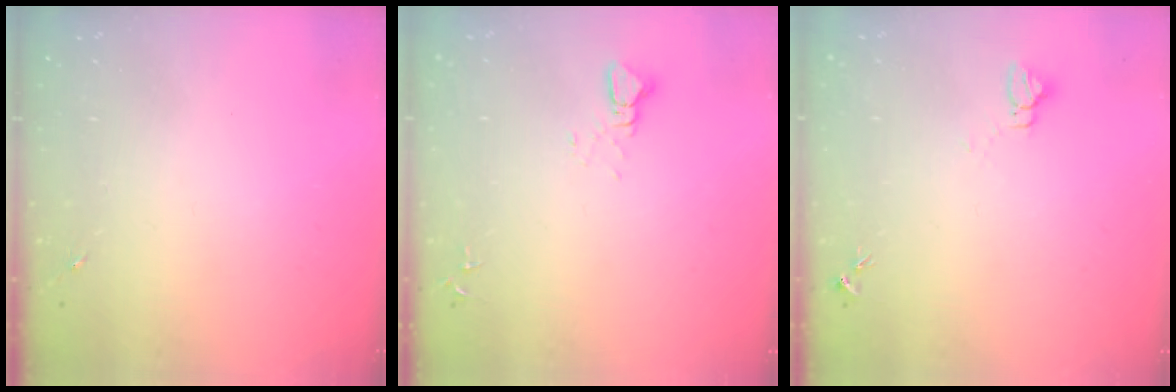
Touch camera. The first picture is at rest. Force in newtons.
{"total": 2.2, "press": 2.2, "slide": 0.1}
{"total": 4.7, "press": 4.6, "slide": 0.4}